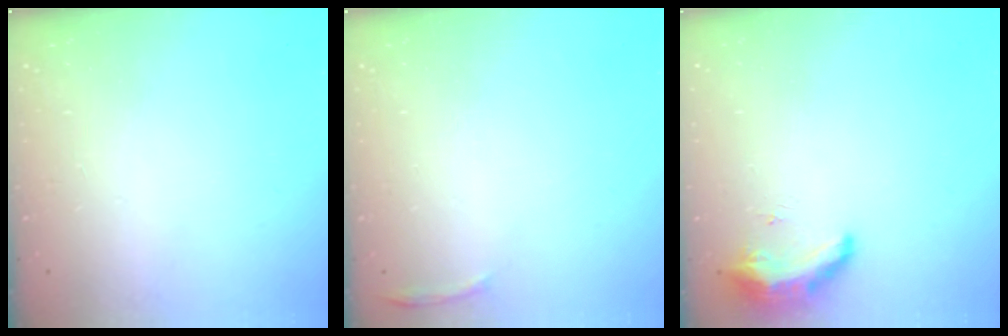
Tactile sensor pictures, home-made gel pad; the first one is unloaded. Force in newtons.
{"total": 4.0, "press": 3.7, "slide": 1.6}
{"total": 8.4, "press": 8.3, "slide": 1.3}